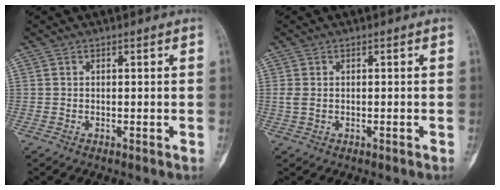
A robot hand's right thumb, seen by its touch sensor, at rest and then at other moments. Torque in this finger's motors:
{"motor_torque": [-0.43, 0.20, 0.43, -0.01, 0.03]}